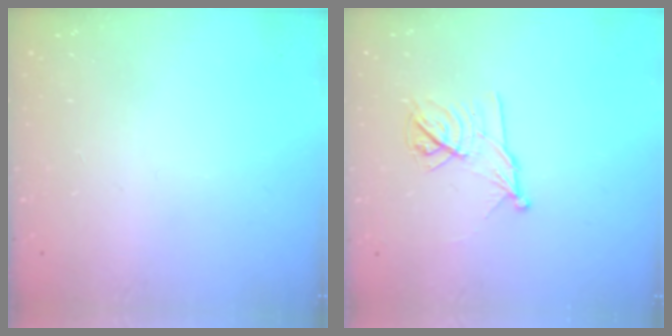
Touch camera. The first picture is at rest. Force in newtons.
{"total": 11.3, "press": 11.3, "slide": 0.5}